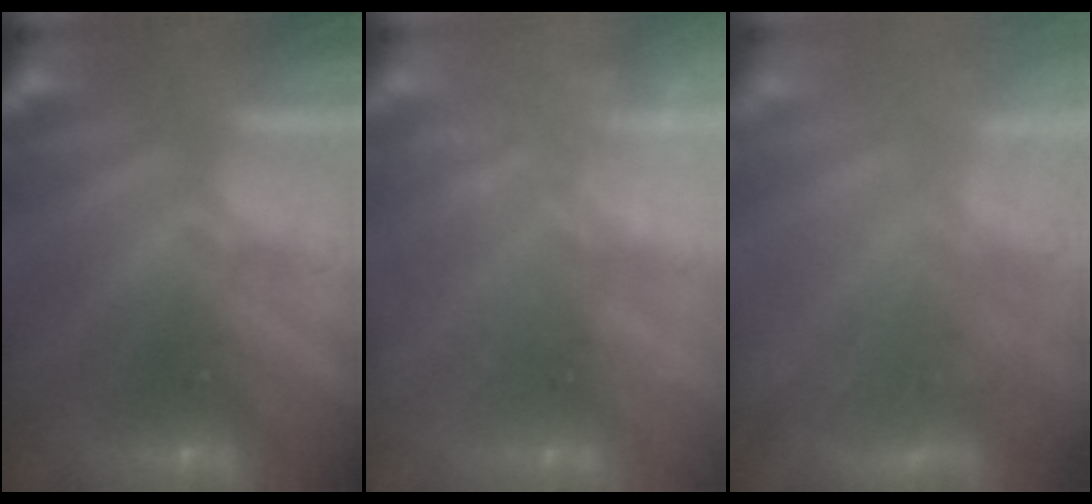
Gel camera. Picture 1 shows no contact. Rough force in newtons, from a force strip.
{"total": 2.4}
{"total": 5.6}